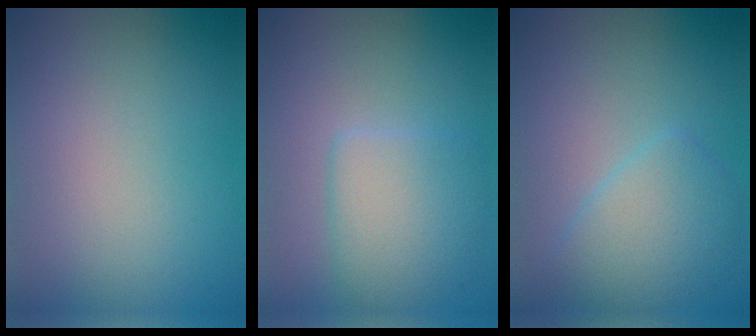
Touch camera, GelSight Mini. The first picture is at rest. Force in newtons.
{"total": 3.8, "press": 3.8, "slide": 0.1}
{"total": 3.6, "press": 3.6, "slide": 0.1}